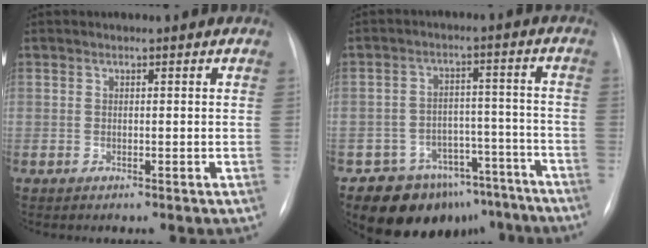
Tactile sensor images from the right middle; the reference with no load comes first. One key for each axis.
{"total": 12.7, "fx": -10.1, "fy": 7.4, "fz": 2.4, "tx": -0.011, "ty": 0.052, "tz": -0.132}